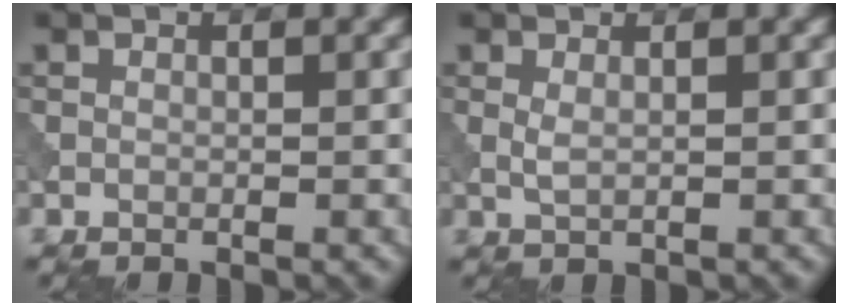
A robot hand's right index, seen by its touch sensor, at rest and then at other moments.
{"total": 1.0, "force": [0.3, 0.3, 0.9], "torque": [-0.024, -0.001, 0.008]}